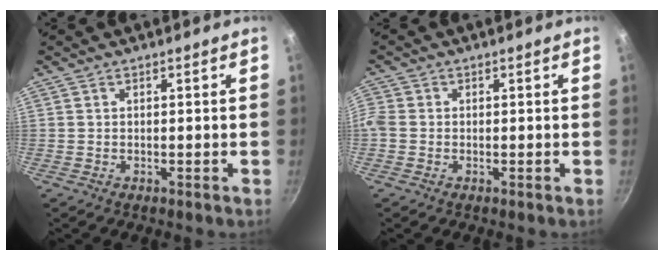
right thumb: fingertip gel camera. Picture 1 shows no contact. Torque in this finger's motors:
{"motor_torque": [0.02, 0.02, 0.09, -0.02, 0.03]}